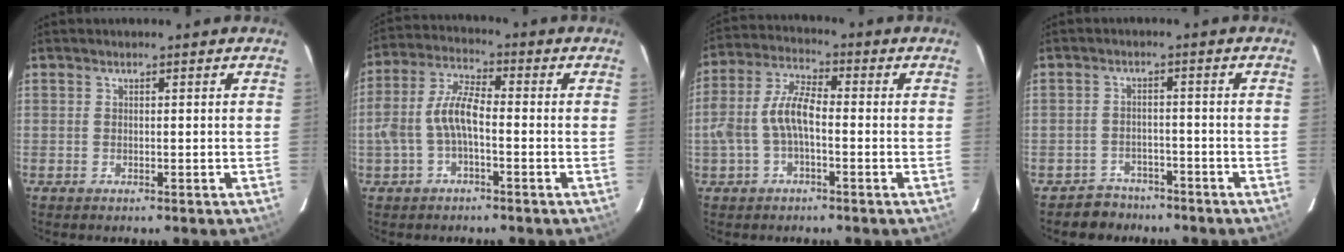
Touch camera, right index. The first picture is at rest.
{"total": 7.6, "force": [-2.1, 2.9, 6.8], "torque": [-0.149, 0.016, -0.038]}
{"total": 8.2, "force": [-1.9, 3.5, 7.2], "torque": [-0.159, 0.017, -0.036]}
{"total": 5.0, "force": [-3.9, 3.1, -0.2], "torque": [-0.009, 0.020, -0.060]}